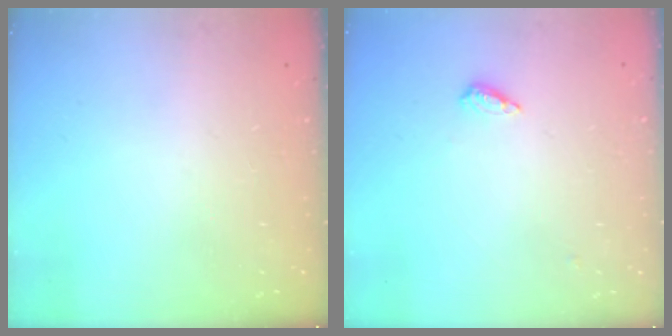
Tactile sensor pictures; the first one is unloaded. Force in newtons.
{"total": 4.5, "press": 4.2, "slide": 1.7}